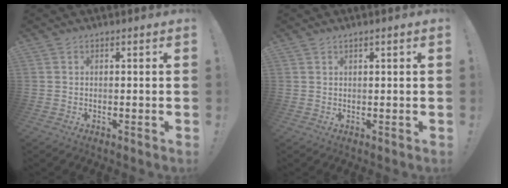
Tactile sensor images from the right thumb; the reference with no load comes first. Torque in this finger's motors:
{"motor_torque": [-0.17, -0.18, -0.05, -0.12, 0.05]}